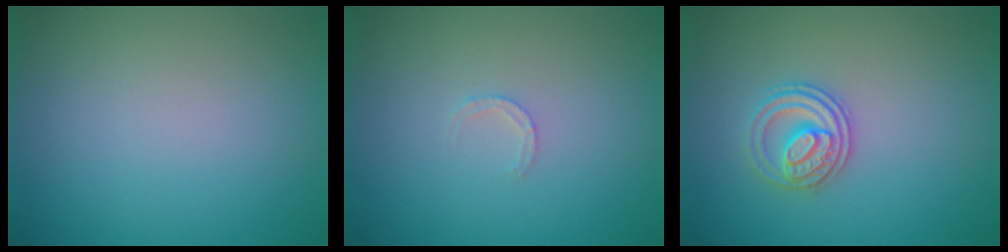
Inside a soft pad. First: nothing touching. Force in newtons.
{"total": 0.9, "press": 0.9, "slide": 0.2}
{"total": 2.8, "press": 2.6, "slide": 1.1}